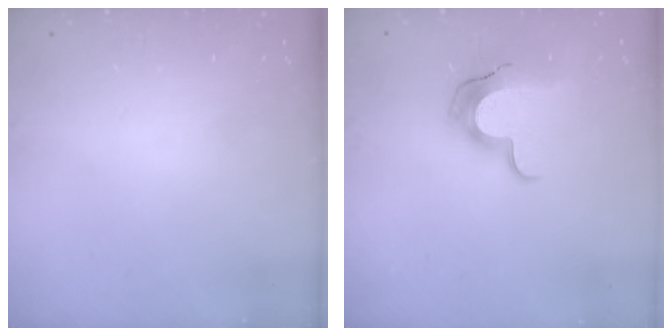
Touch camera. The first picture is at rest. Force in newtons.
{"total": 12.5, "press": 12.5, "slide": 0.7}